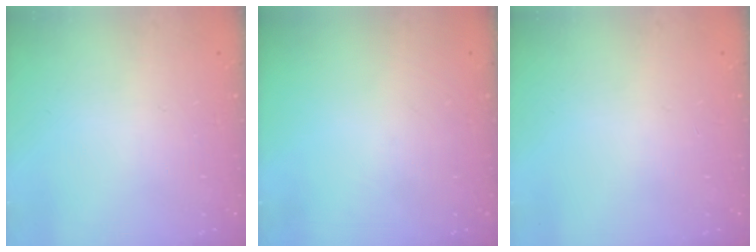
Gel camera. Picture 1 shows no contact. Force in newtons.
{"total": 0.0}
{"total": 0.0}